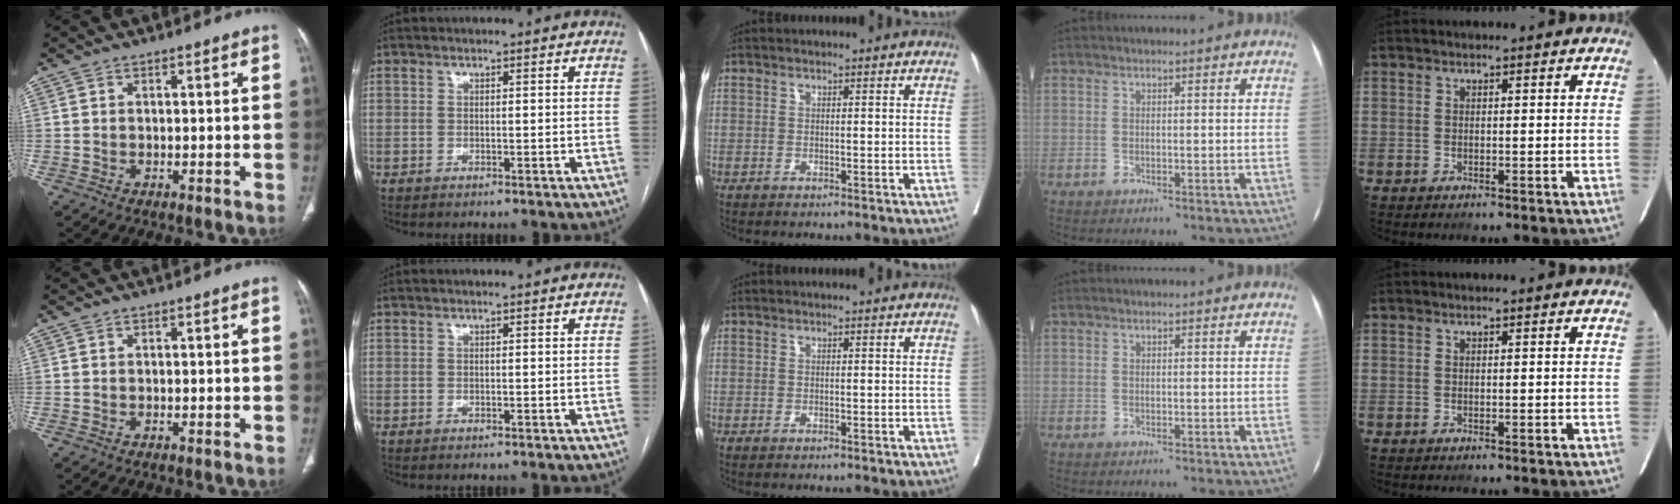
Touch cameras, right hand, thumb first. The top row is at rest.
{}